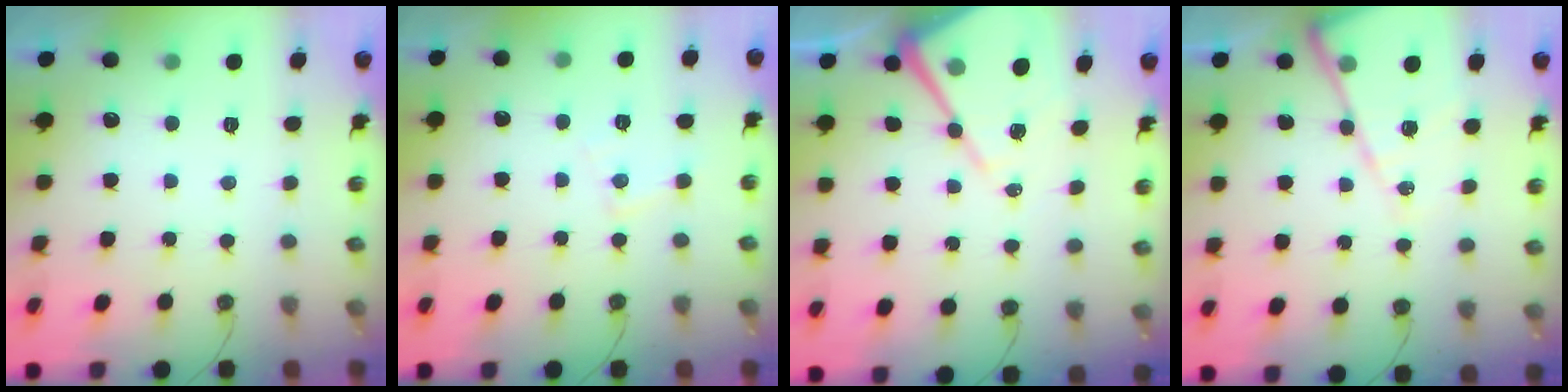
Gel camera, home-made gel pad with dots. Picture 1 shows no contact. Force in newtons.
{"total": 6.3, "press": 6.2, "slide": 0.4}
{"total": 13.4, "press": 13.4, "slide": 1.5}
{"total": 14.8, "press": 14.7, "slide": 1.7}